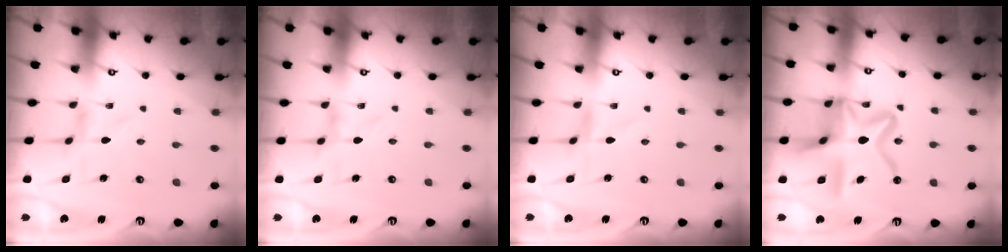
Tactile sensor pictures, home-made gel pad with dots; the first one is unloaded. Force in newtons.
{"total": 1.2, "press": 1.1, "slide": 0.2}
{"total": 0.0}
{"total": 22.5, "press": 22.4, "slide": 1.9}